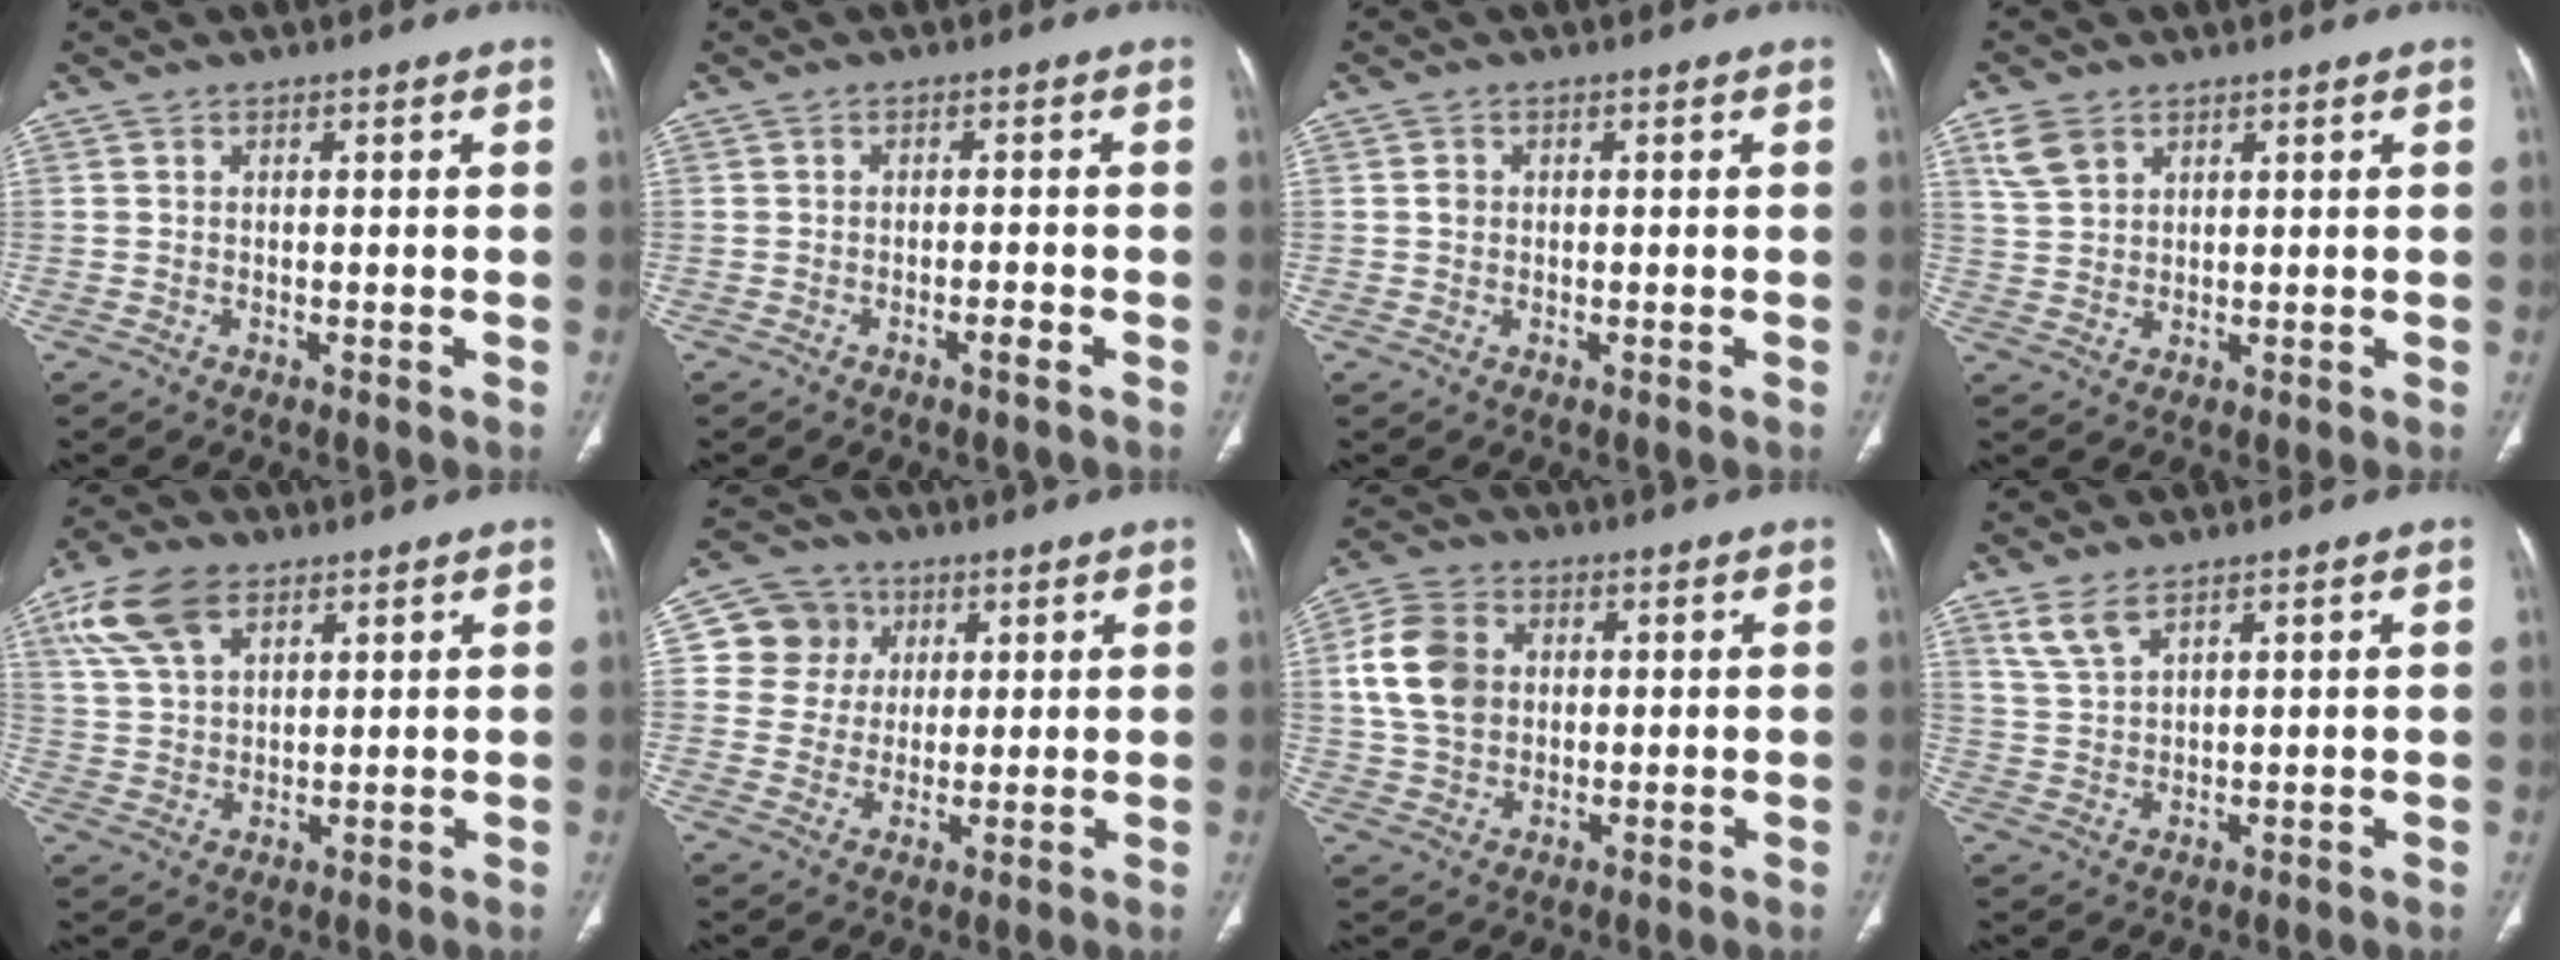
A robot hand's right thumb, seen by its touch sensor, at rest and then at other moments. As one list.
[{"total": 1.8, "force": [-1.2, 0.2, 1.4], "torque": [-0.028, 0.005, -0.020]}, {"total": 1.3, "force": [0.1, 1.2, 0.6], "torque": [-0.008, 0.002, 0.004]}, {"total": 4.9, "force": [2.8, 3.3, 2.3], "torque": [-0.036, -0.006, 0.062]}, {"total": 10.6, "force": [5.5, 6.3, 6.4], "torque": [-0.116, -0.004, 0.110]}, {"total": 8.4, "force": [2.5, 7.9, 1.4], "torque": [0.011, 0.000, 0.042]}, {"total": 11.1, "force": [1.8, 8.6, 6.8], "torque": [-0.117, 0.006, 0.034]}, {"total": 4.6, "force": [3.3, 1.6, 2.7], "torque": [-0.057, -0.011, 0.078]}]